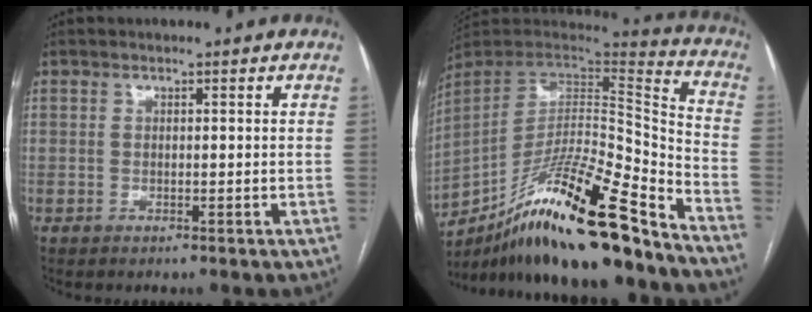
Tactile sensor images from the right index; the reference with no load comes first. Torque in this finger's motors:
{"motor_torque": [1.10, -1.04, 1.05, 0.21]}